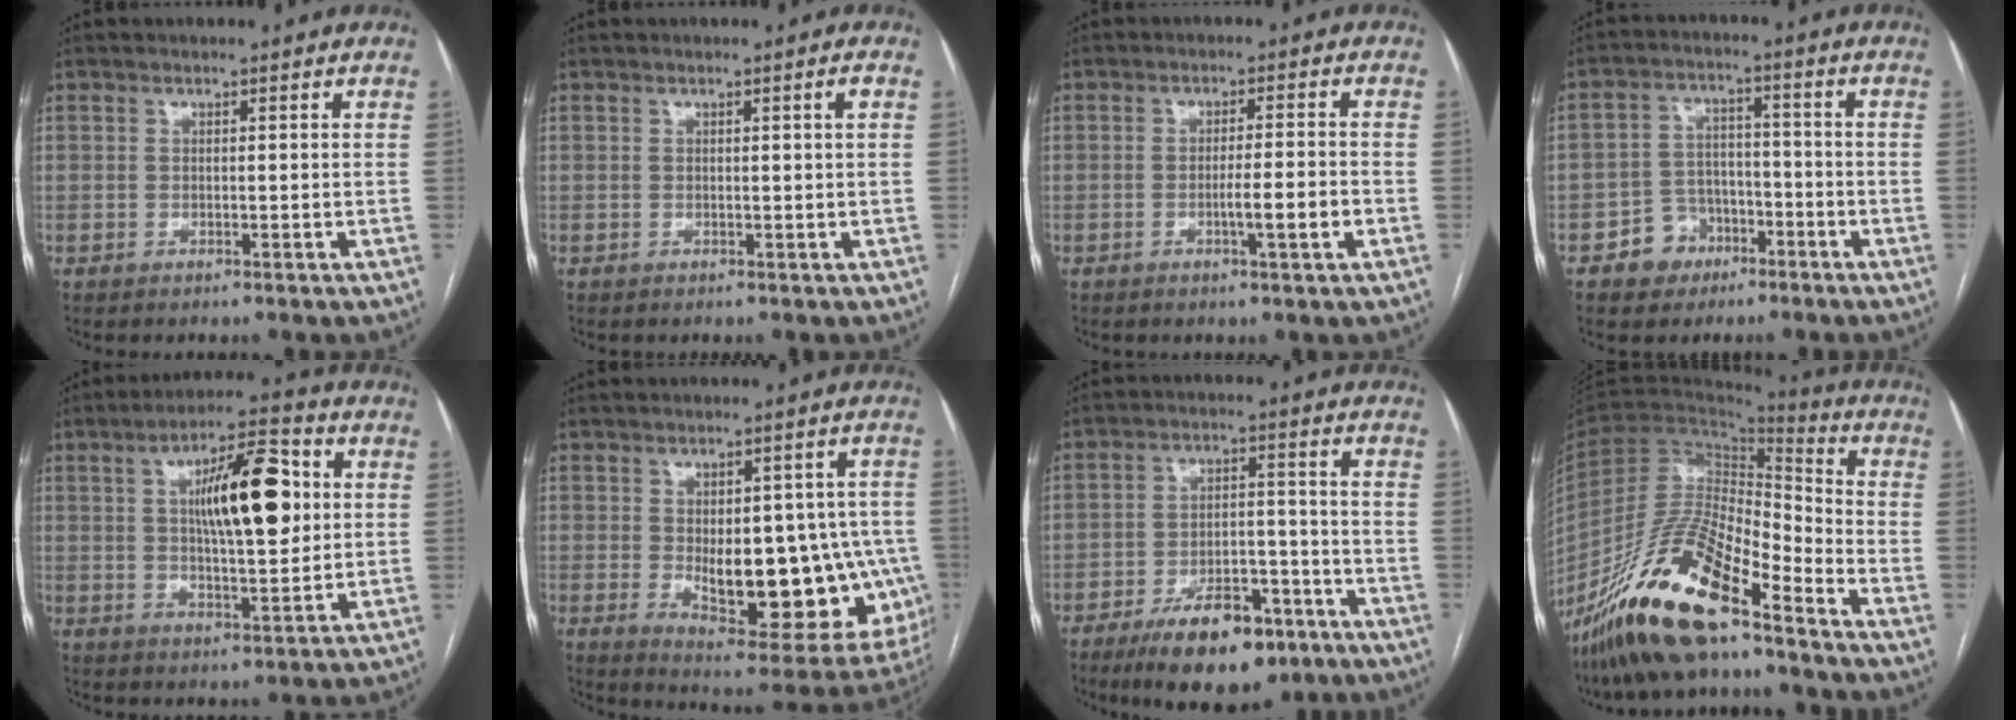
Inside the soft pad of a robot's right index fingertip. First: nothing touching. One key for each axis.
{"total": 1.1, "fx": 0.3, "fy": -0.2, "fz": 1.0, "tx": -0.015, "ty": 0.000, "tz": 0.005}
{"total": 4.7, "fx": -1.6, "fy": -0.1, "fz": 4.5, "tx": -0.067, "ty": -0.003, "tz": -0.024}
{"total": 6.5, "fx": -3.5, "fy": 5.3, "fz": 1.4, "tx": -0.020, "ty": 0.019, "tz": -0.051}
{"total": 14.0, "fx": 3.0, "fy": 3.7, "fz": 13.2, "tx": -0.212, "ty": 0.017, "tz": 0.045}
{"total": 19.9, "fx": -2.8, "fy": 9.2, "fz": 17.4, "tx": -0.184, "ty": 0.014, "tz": -0.009}
{"total": 13.1, "fx": -8.6, "fy": 5.4, "fz": 8.3, "tx": -0.125, "ty": 0.008, "tz": -0.134}
{"total": 20.0, "fx": -14.1, "fy": 4.4, "fz": 13.4, "tx": -0.282, "ty": -0.022, "tz": -0.263}